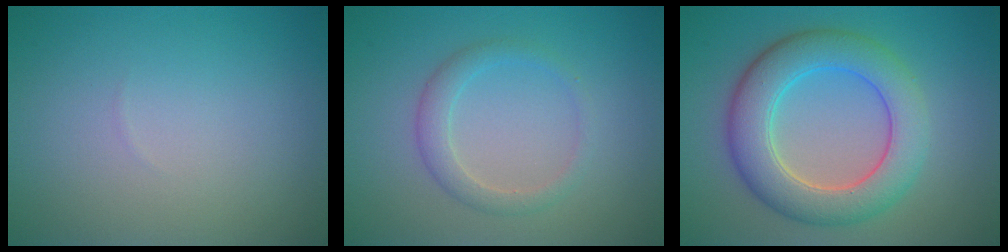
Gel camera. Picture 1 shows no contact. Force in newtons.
{"total": 2.2, "press": 2.2, "slide": 0.1}
{"total": 6.9, "press": 6.9, "slide": 0.0}